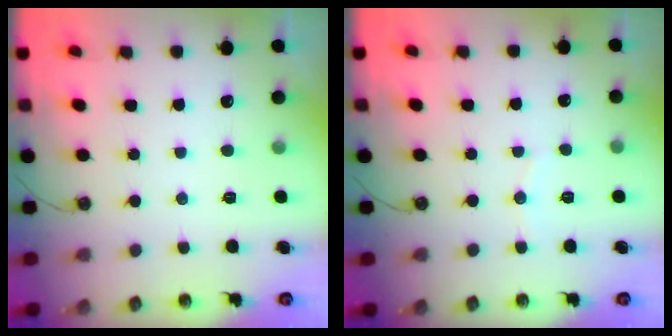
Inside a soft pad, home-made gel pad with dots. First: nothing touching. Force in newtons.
{"total": 4.0, "press": 4.0, "slide": 0.5}